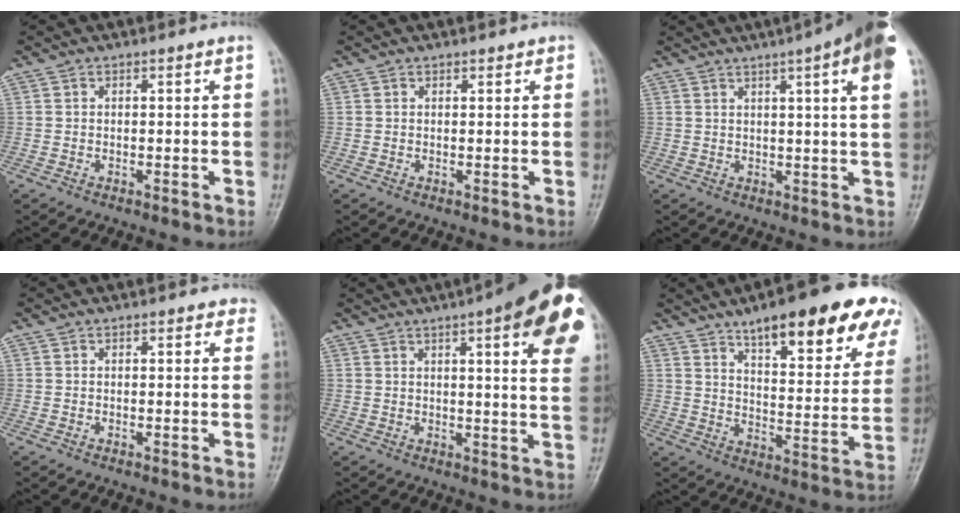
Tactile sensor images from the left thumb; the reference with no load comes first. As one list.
[{"total": 0.8, "force": [0.5, 0.5, 0.1], "torque": [0.011, -0.002, 0.004]}, {"total": 14.5, "force": [7.7, 1.9, 12.1], "torque": [-0.162, 0.001, 0.086]}, {"total": 1.7, "force": [1.1, 1.0, 0.8], "torque": [0.009, -0.001, 0.006]}, {"total": 21.0, "force": [9.5, 5.0, 18.1], "torque": [-0.205, -0.013, 0.110]}, {"total": 22.4, "force": [14.0, 7.0, 16.1], "torque": [-0.176, -0.044, 0.199]}]